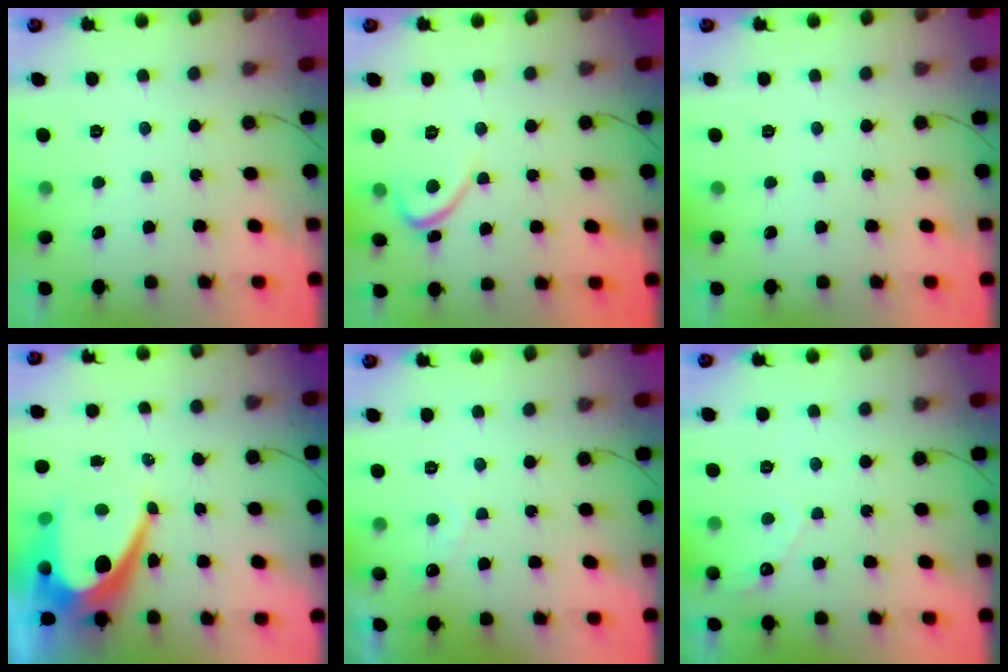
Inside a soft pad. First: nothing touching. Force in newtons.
{"total": 3.1, "press": 3.1, "slide": 0.3}
{"total": 0.0}
{"total": 13.6, "press": 13.5, "slide": 1.2}
{"total": 3.0, "press": 3.0, "slide": 0.1}
{"total": 3.5, "press": 3.4, "slide": 0.3}